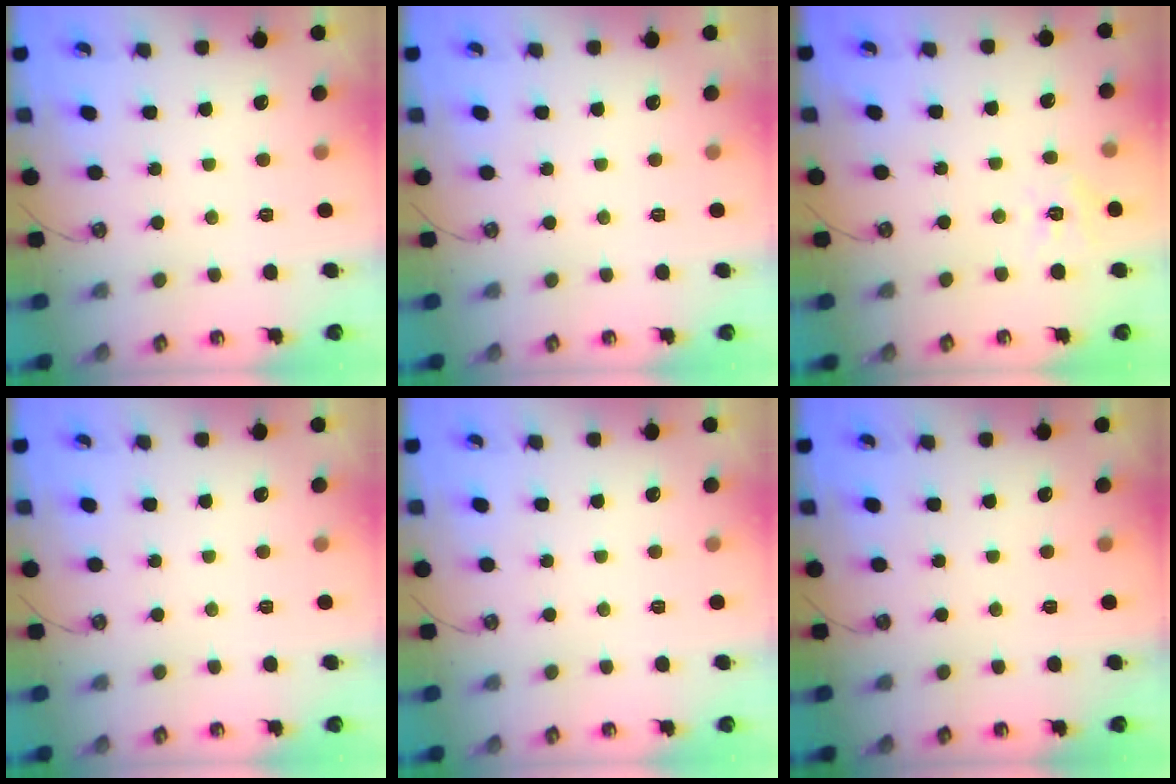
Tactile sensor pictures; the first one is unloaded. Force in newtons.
{"total": 0.0}
{"total": 8.9, "press": 8.8, "slide": 1.0}
{"total": 0.0}
{"total": 0.0}
{"total": 0.0}